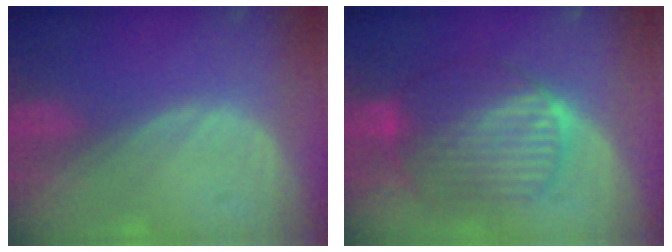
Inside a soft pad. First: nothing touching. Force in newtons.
{"total": 10.3, "press": 10.3, "slide": 0.8}